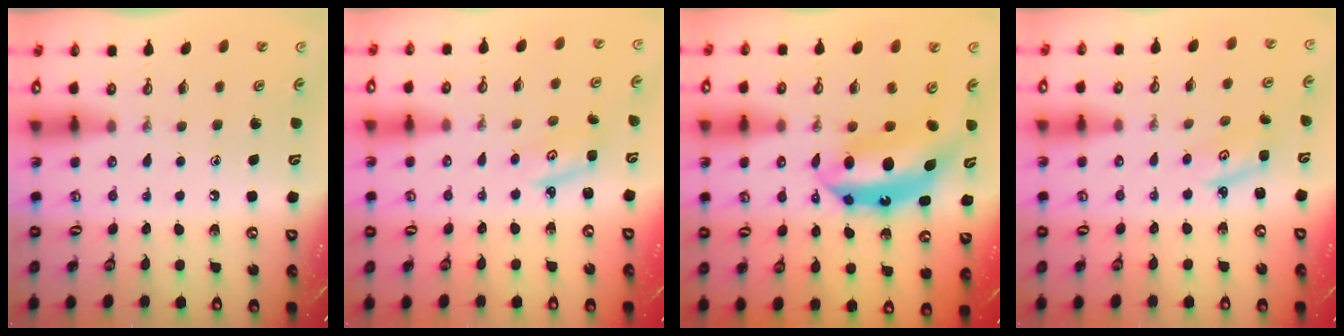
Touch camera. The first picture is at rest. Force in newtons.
{"total": 2.1, "press": 2.1, "slide": 0.2}
{"total": 9.4, "press": 9.3, "slide": 0.9}
{"total": 2.1, "press": 2.1, "slide": 0.2}